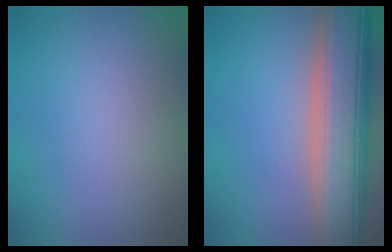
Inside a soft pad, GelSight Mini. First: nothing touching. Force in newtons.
{"total": 9.5, "press": 9.5, "slide": 0.6}